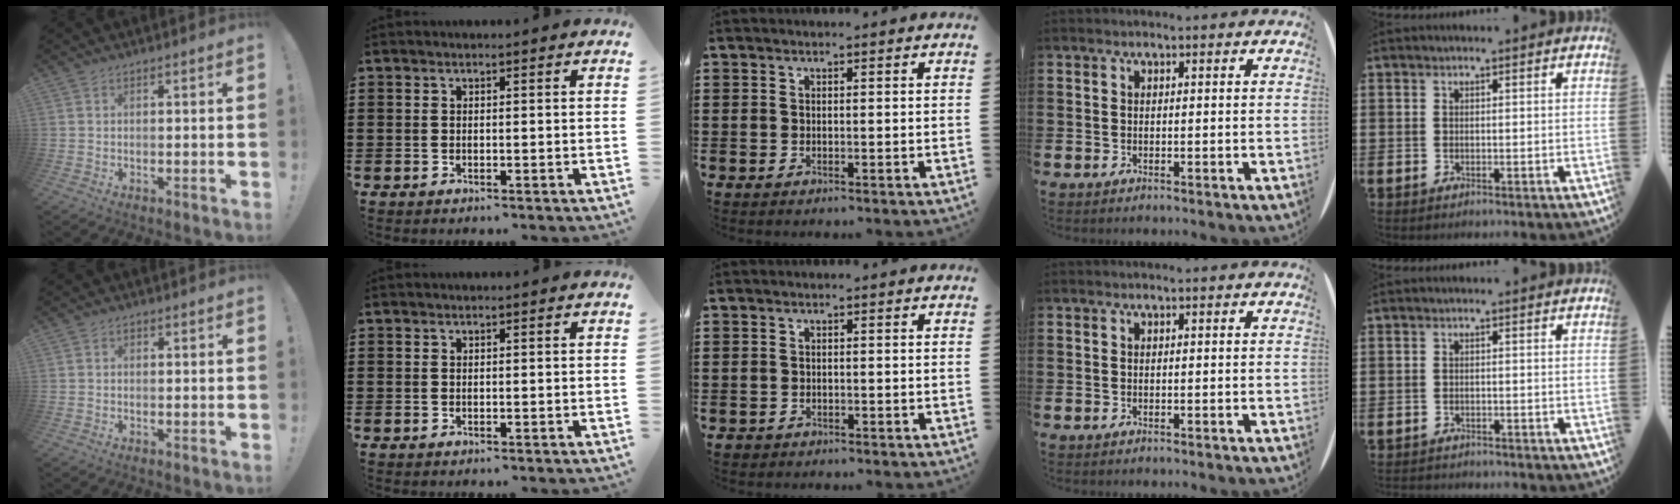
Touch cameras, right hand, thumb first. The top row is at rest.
{"thumb": {"total": 0.5, "force": [-0.1, 0.5, 0.1], "torque": [0.004, -0.001, -0.004]}, "middle": {"total": 0.6, "force": [-0.6, 0.2, 0.0], "torque": [-0.002, -0.002, -0.014]}, "little": {"total": 0.9, "force": [-0.9, 0.1, -0.1], "torque": [-0.003, 0.002, -0.019]}}